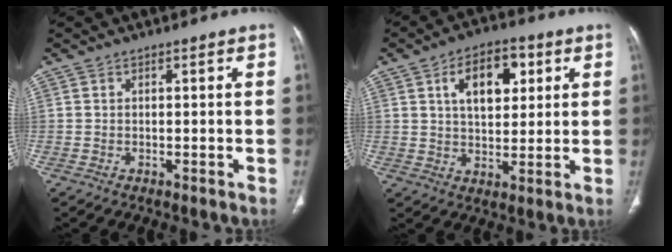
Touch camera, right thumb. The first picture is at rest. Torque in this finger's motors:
{"motor_torque": [-0.60, 1.52, 0.92, 0.14, 0.25]}